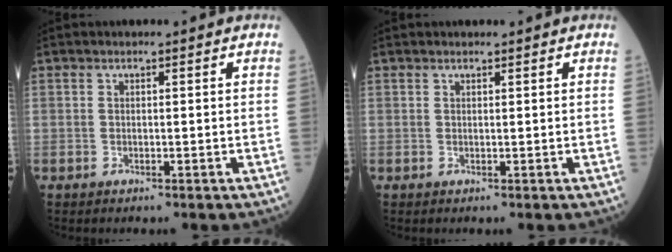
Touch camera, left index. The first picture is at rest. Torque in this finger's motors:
{"motor_torque": [0.10, -0.10, 0.03, 0.01]}